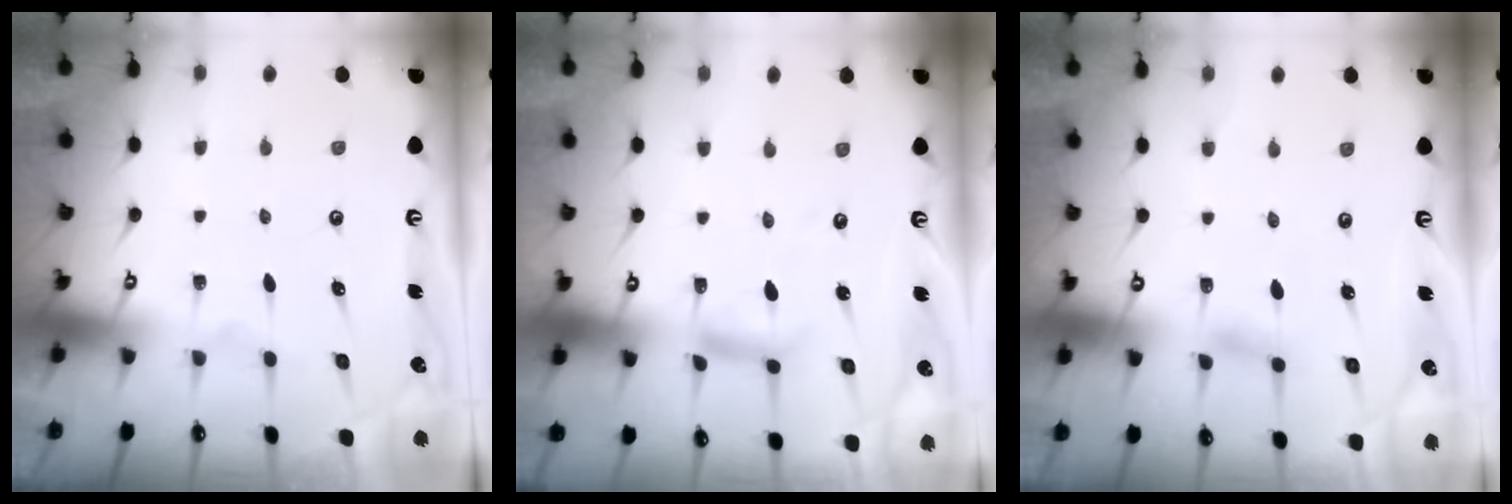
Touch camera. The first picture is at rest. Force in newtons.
{"total": 7.8, "press": 7.8, "slide": 0.5}
{"total": 4.4, "press": 4.3, "slide": 0.4}